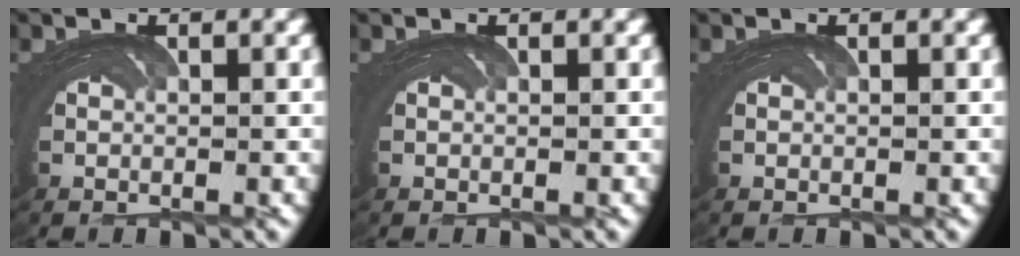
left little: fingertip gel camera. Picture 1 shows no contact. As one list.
[{"total": 0.0}, {"total": 0.0}]